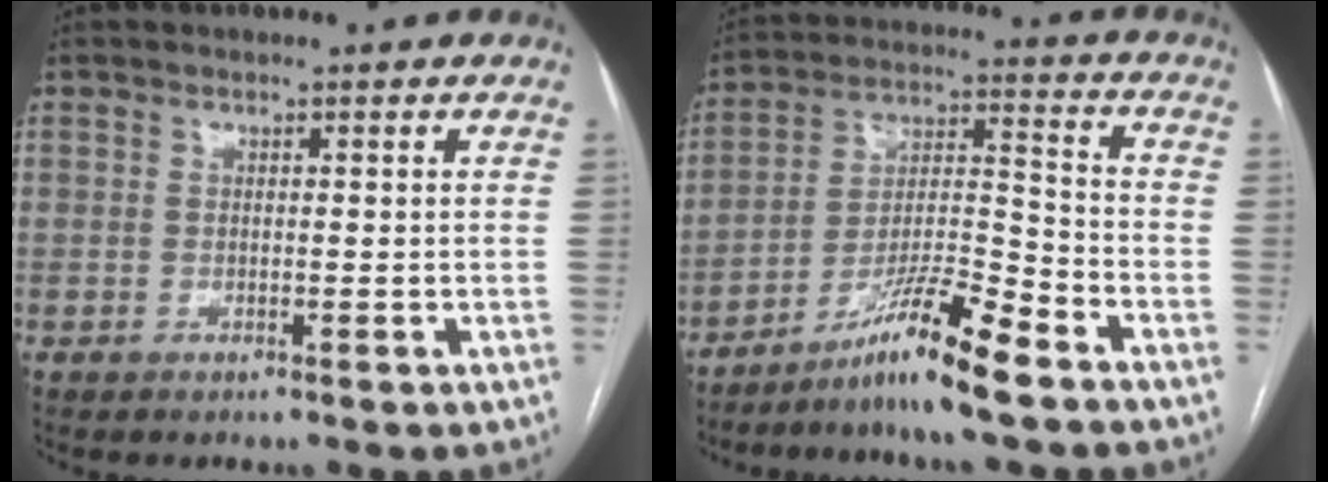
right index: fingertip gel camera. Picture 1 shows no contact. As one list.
[{"total": 11.0, "force": [-8.0, -0.2, 7.5], "torque": [-0.139, -0.011, -0.147]}]